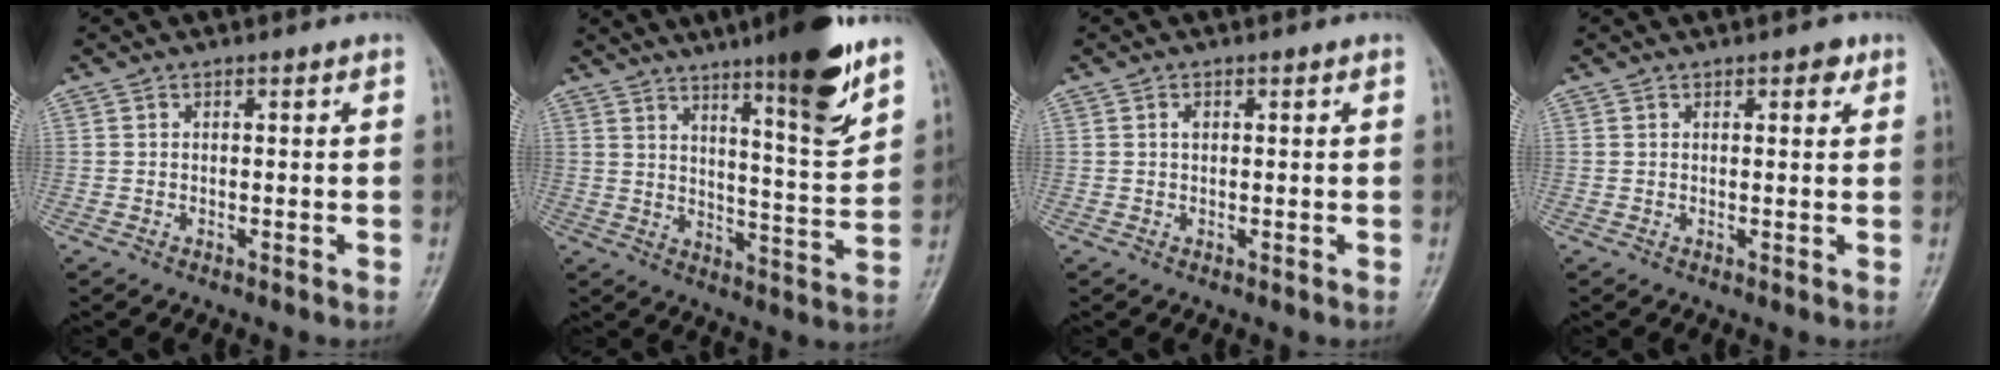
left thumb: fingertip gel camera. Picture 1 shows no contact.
{"total": 14.8, "force": [9.7, 1.8, 11.0], "torque": [-0.147, -0.064, 0.149]}
{"total": 0.8, "force": [0.2, 0.5, 0.5], "torque": [-0.006, 0.002, 0.004]}
{"total": 2.3, "force": [1.2, 1.1, 1.6], "torque": [-0.011, -0.003, 0.013]}